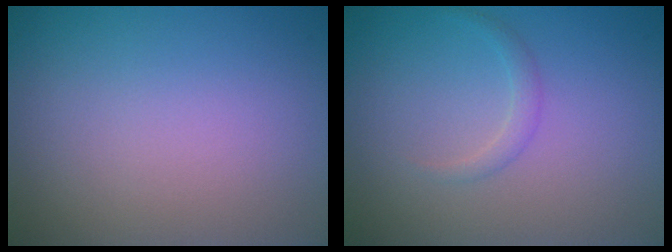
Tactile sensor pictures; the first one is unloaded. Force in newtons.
{"total": 1.0, "press": 1.0, "slide": 0.1}